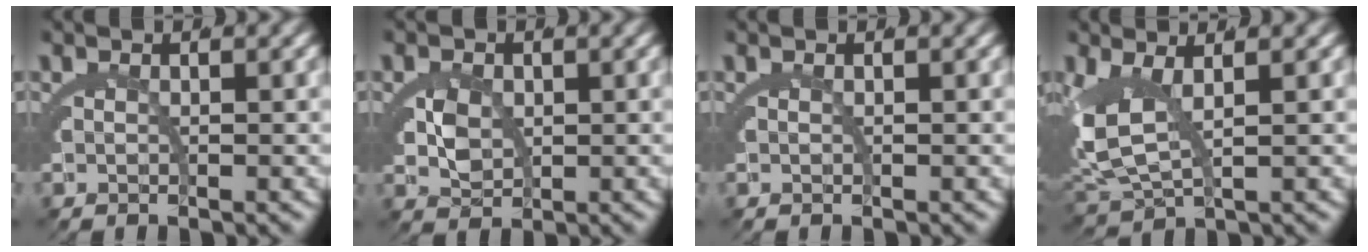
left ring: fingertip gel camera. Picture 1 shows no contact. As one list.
[{"total": 2.6, "force": [0.3, 1.8, 1.9], "torque": [-0.044, -0.017, 0.016]}, {"total": 0.0}, {"total": 5.2, "force": [0.7, 2.9, 4.2], "torque": [-0.117, -0.020, 0.031]}]